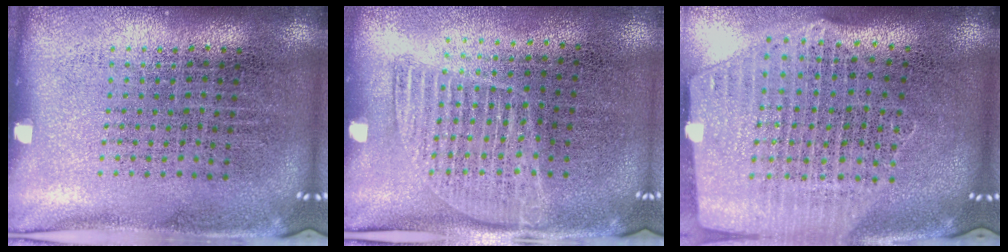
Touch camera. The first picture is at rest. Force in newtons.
{"total": 1.0, "press": 0.9, "slide": 0.5}
{"total": 2.6, "press": 2.3, "slide": 1.3}